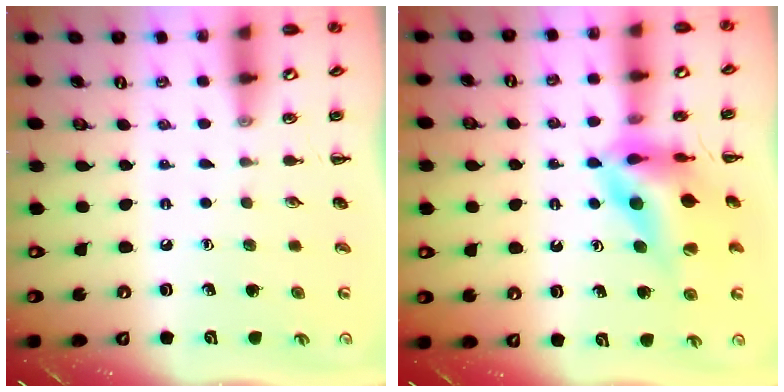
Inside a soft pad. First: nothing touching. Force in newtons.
{"total": 13.1, "press": 12.5, "slide": 4.0}